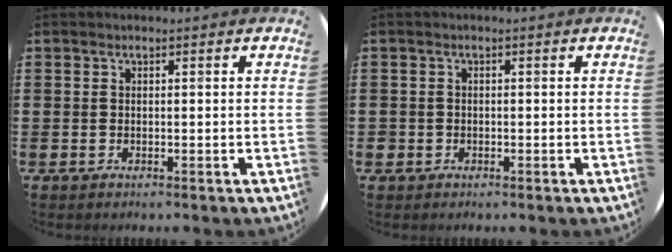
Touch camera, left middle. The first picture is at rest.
{"total": 0.7, "force": [-0.2, 0.6, -0.1], "torque": [0.002, 0.008, -0.009]}